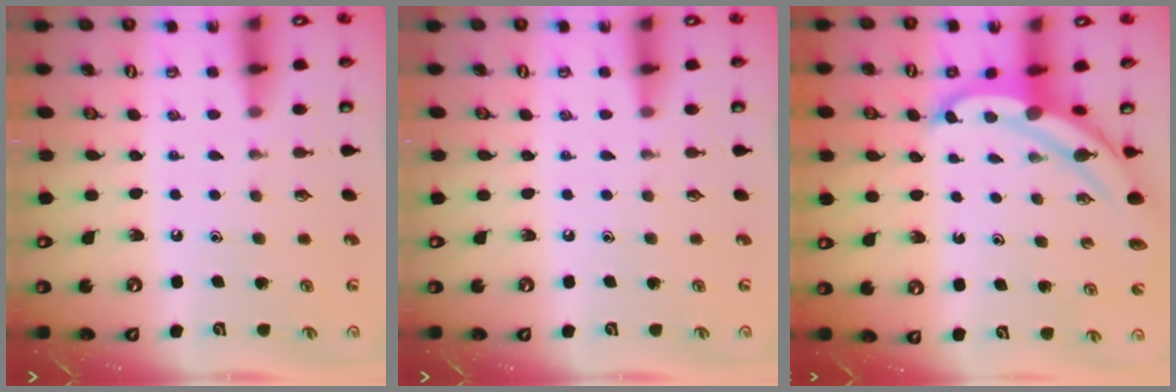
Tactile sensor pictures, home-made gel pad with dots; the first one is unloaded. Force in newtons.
{"total": 0.0}
{"total": 5.9, "press": 5.9, "slide": 0.3}